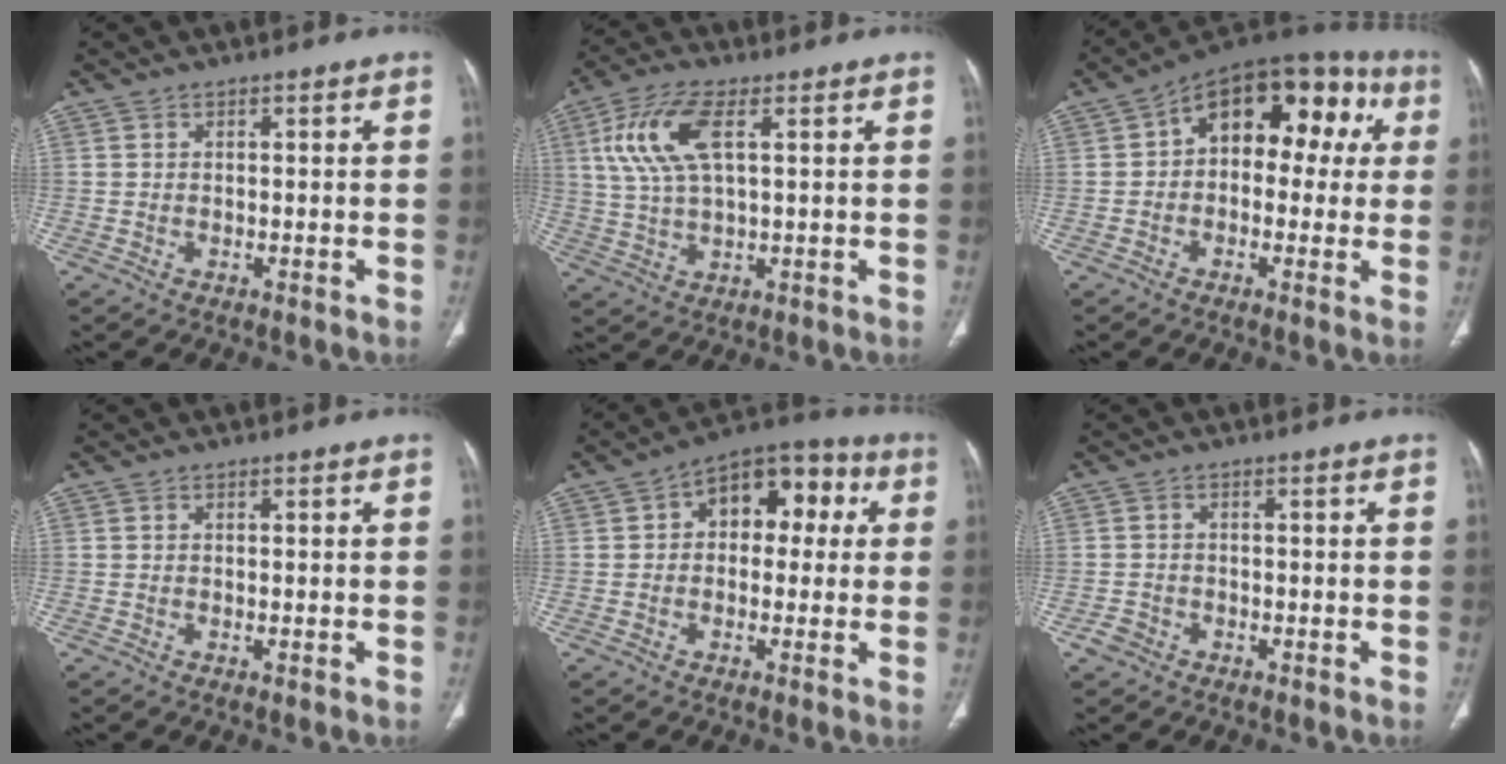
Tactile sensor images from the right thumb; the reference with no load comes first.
{"total": 10.9, "force": [3.4, 4.5, 9.3], "torque": [-0.206, 0.004, 0.070]}
{"total": 16.9, "force": [3.4, 10.5, 12.8], "torque": [-0.115, 0.048, 0.033]}
{"total": 0.0}
{"total": 12.1, "force": [2.5, 7.9, 8.9], "torque": [-0.070, 0.033, 0.023]}
{"total": 1.9, "force": [-1.1, 1.5, 0.3], "torque": [-0.003, 0.009, -0.022]}